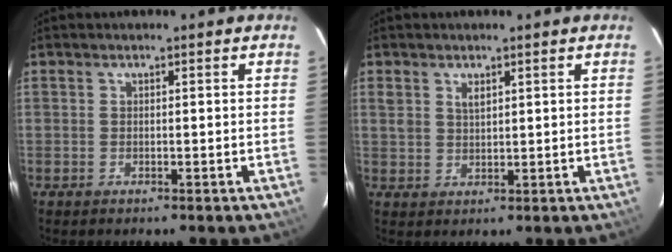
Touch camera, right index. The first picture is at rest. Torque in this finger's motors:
{"motor_torque": [-0.03, 0.06, 0.06, 0.04]}